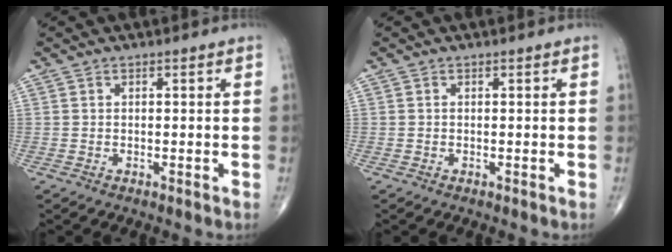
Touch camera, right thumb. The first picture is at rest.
{"total": 0.0}